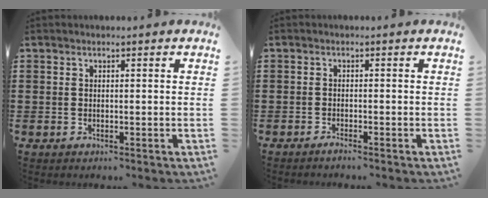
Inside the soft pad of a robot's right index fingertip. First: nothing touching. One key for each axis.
{"total": 1.0, "fx": -0.9, "fy": 0.0, "fz": 0.3, "tx": -0.008, "ty": -0.003, "tz": -0.017}